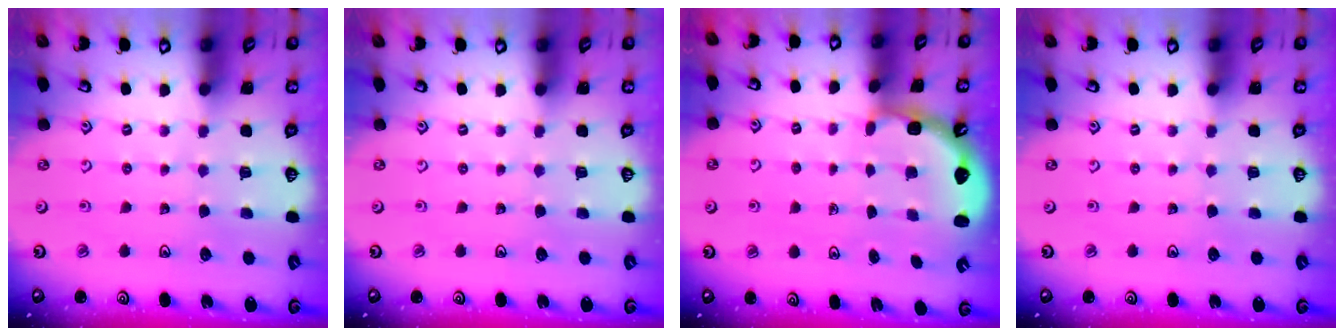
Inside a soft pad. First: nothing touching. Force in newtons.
{"total": 0.0}
{"total": 2.6, "press": 2.2, "slide": 1.3}
{"total": 0.0}